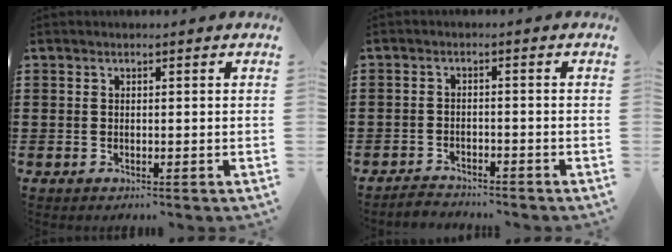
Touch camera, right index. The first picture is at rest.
{"total": 2.3, "force": [-2.3, 0.3, -0.1], "torque": [-0.007, 0.001, -0.051]}